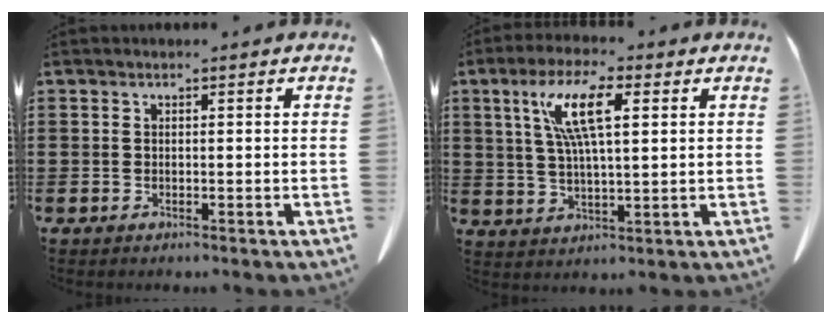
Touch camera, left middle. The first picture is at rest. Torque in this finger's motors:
{"motor_torque": [1.42, 0.72, 0.38, 0.21]}